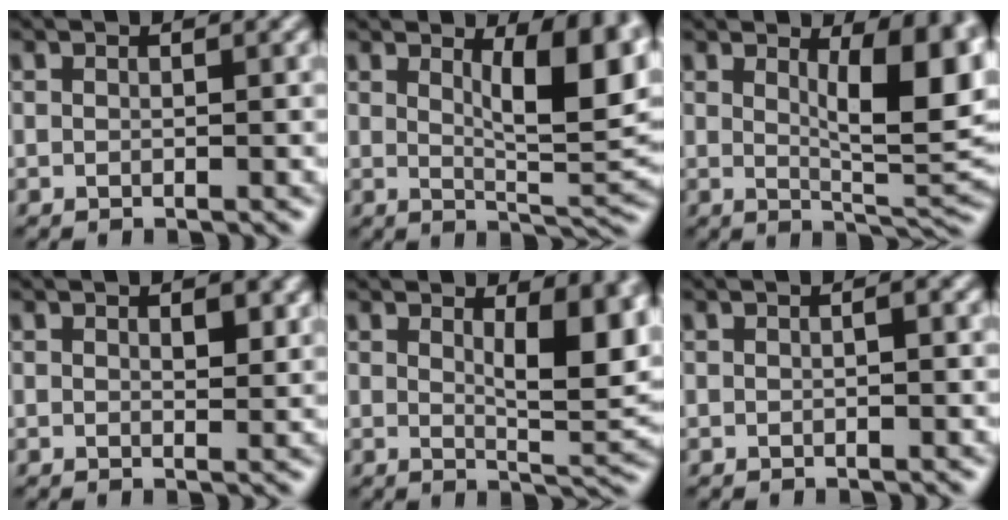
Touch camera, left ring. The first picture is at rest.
{"total": 7.6, "force": [2.7, 2.3, 6.7], "torque": [-0.093, -0.009, 0.046]}
{"total": 8.3, "force": [2.4, 2.5, 7.5], "torque": [-0.102, -0.008, 0.042]}
{"total": 1.8, "force": [0.8, 0.8, 1.4], "torque": [-0.017, -0.005, 0.014]}
{"total": 6.1, "force": [2.0, 1.9, 5.5], "torque": [-0.074, -0.009, 0.036]}
{"total": 0.6, "force": [0.0, 0.1, 0.6], "torque": [-0.011, 0.002, 0.001]}